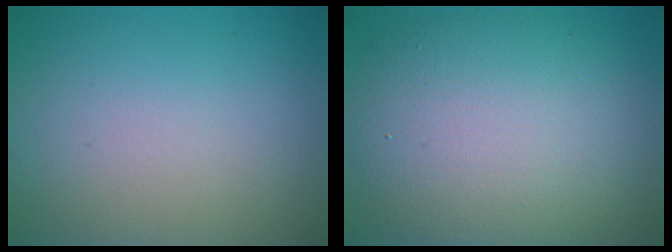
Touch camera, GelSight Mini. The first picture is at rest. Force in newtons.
{"total": 10.5, "press": 10.5, "slide": 0.4}